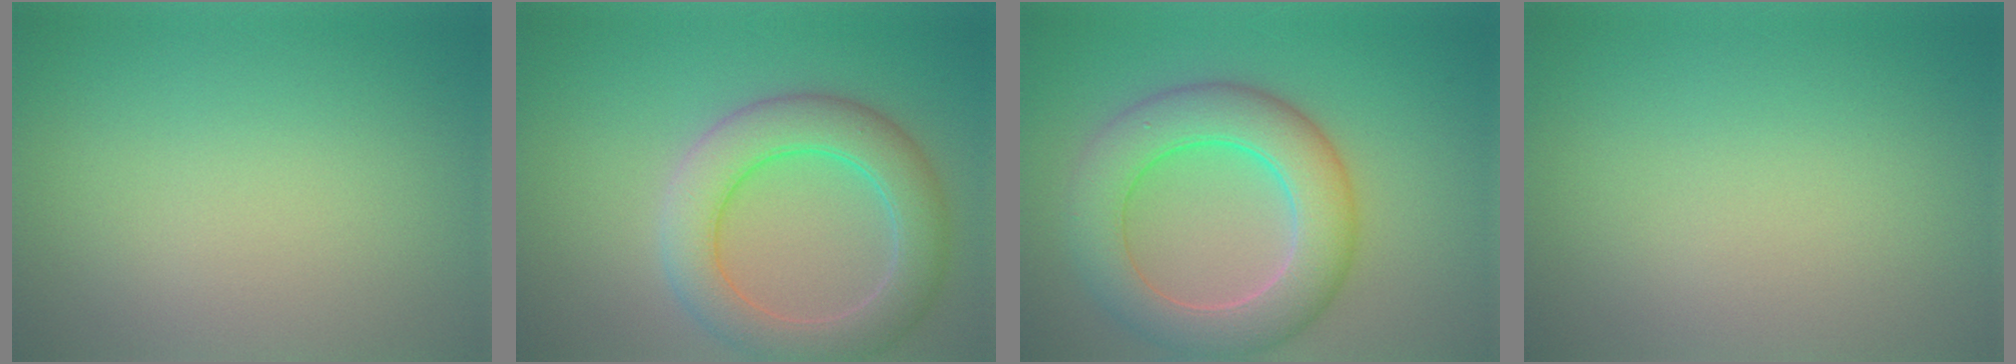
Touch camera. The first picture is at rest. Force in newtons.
{"total": 6.3, "press": 6.3, "slide": 0.3}
{"total": 7.8, "press": 7.7, "slide": 0.4}
{"total": 0.0}